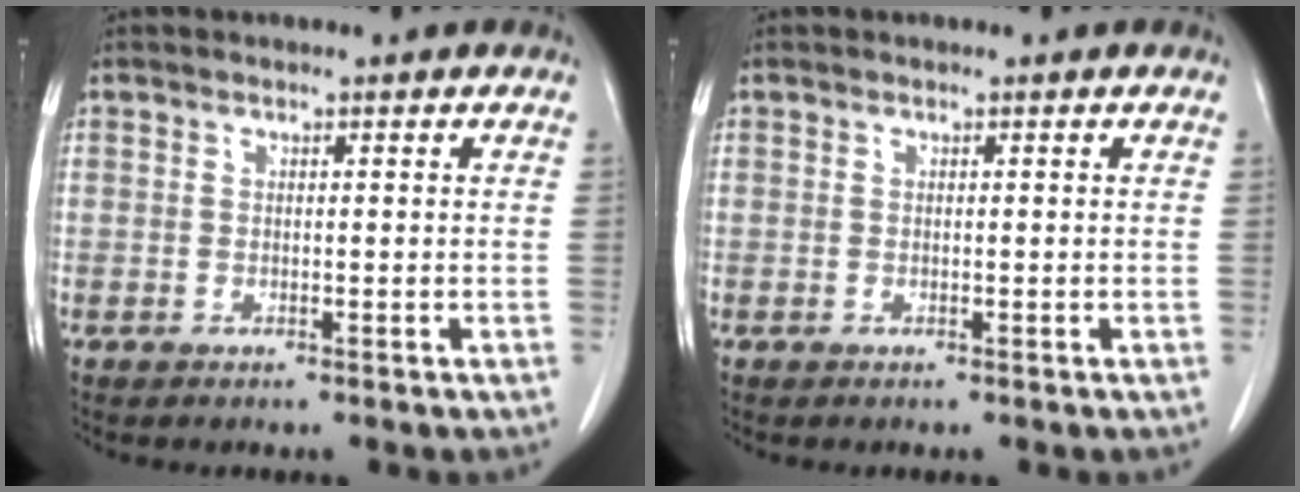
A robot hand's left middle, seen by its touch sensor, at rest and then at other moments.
{"total": 0.0}